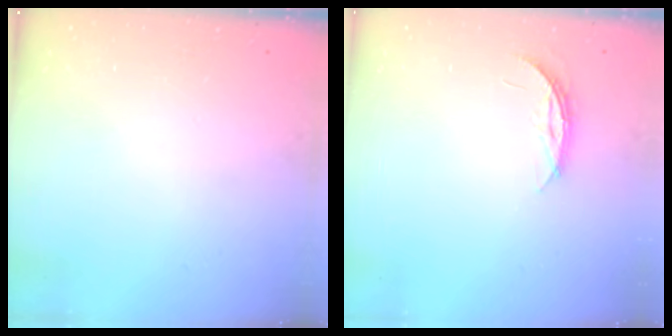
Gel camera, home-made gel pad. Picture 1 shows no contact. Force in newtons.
{"total": 3.8, "press": 3.8, "slide": 0.3}